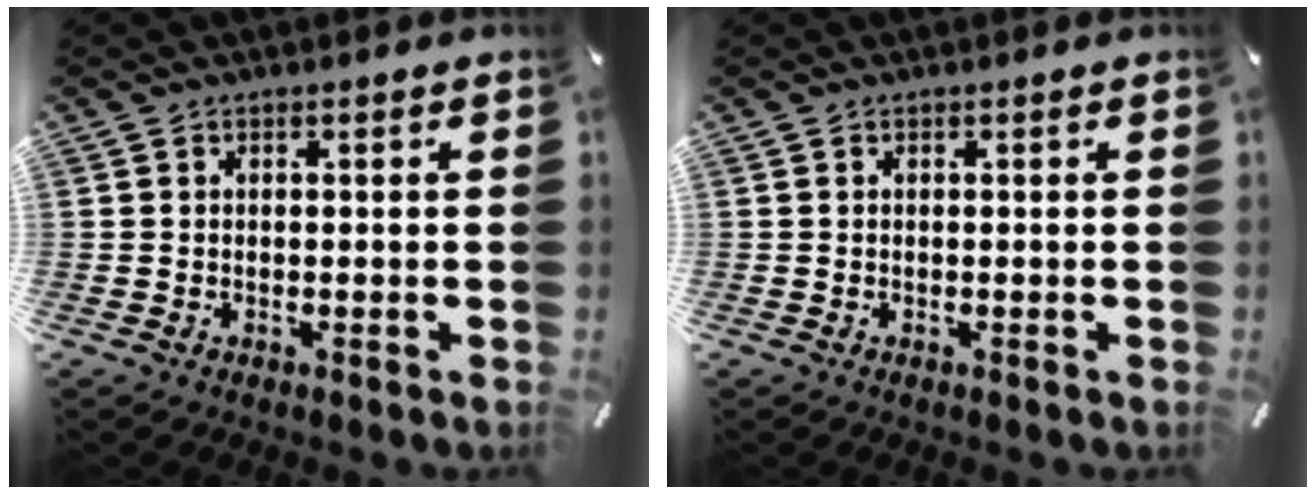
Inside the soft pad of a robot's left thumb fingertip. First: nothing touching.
{"total": 0.0}